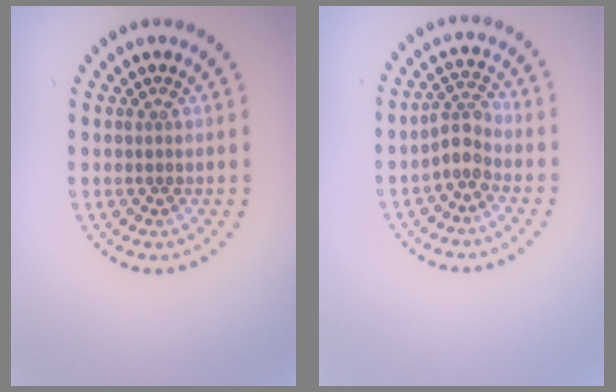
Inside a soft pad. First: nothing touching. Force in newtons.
{"total": 2.4, "press": 1.8, "slide": 1.6}